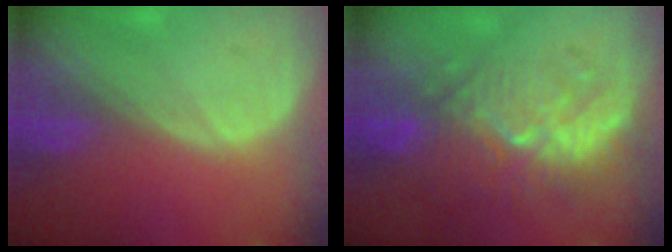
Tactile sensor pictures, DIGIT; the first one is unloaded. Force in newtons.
{"total": 9.4, "press": 9.0, "slide": 2.7}